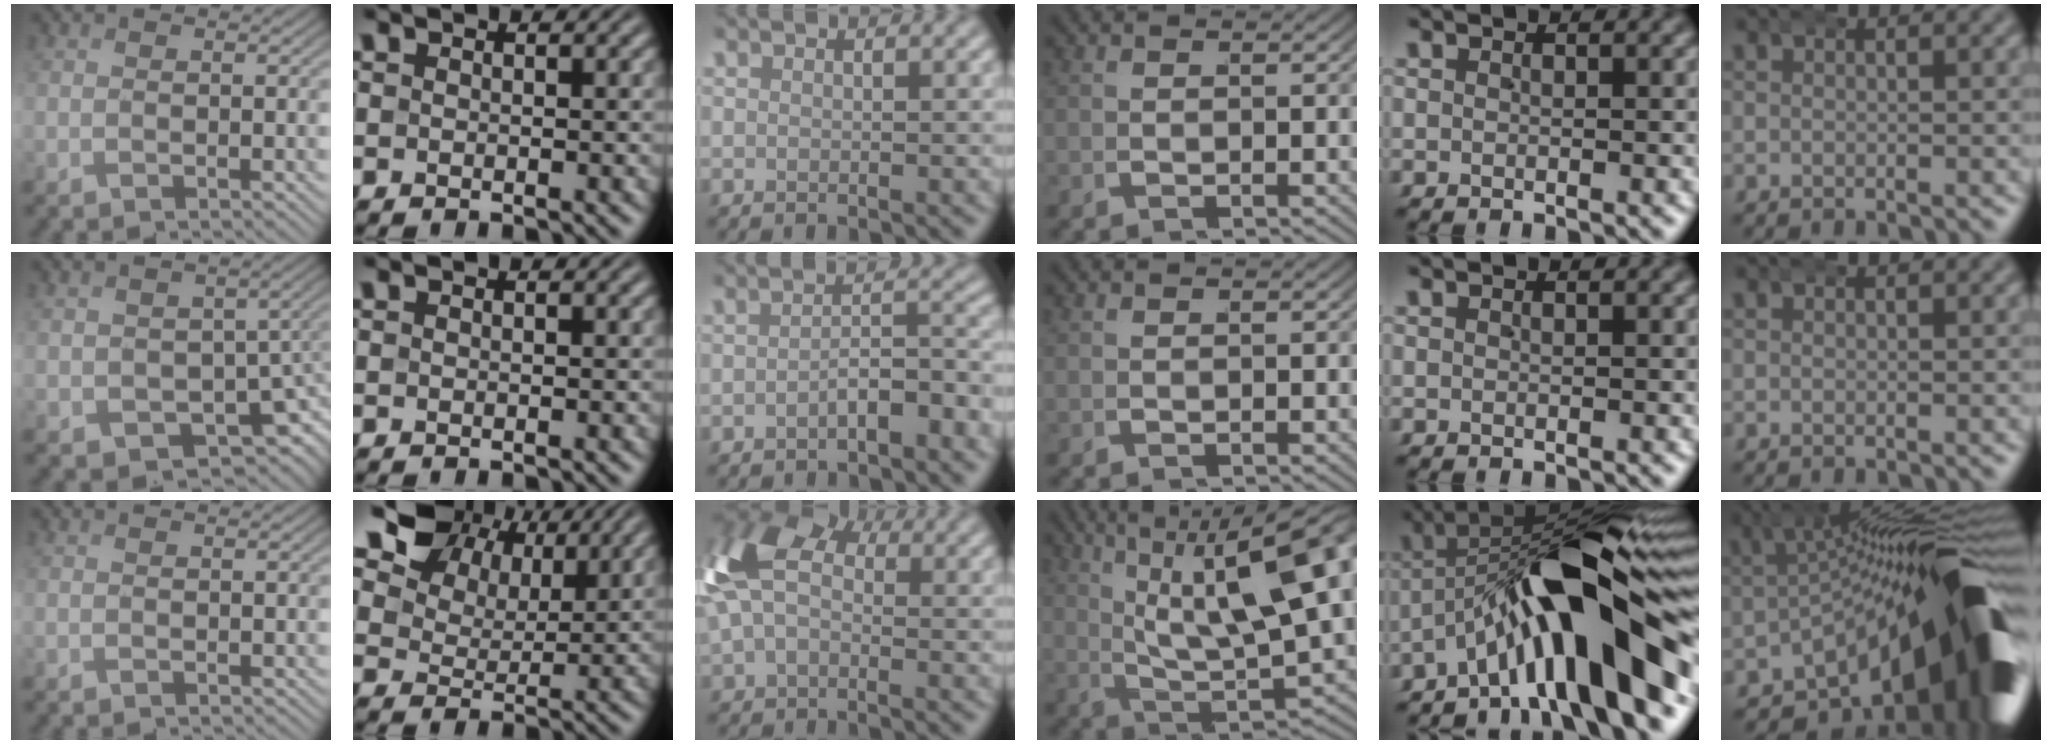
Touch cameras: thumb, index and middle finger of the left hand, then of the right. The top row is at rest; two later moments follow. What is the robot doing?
{"motion": "wrap", "object": "arm wrap"}